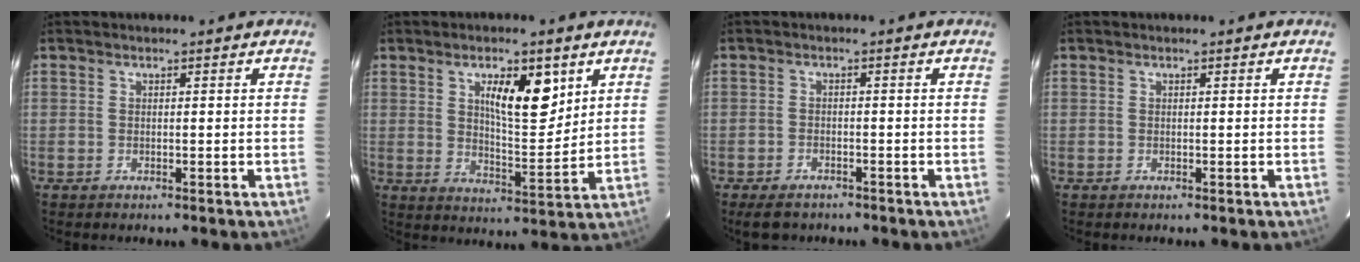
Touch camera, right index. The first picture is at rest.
{"total": 9.3, "force": [4.2, 2.9, 7.8], "torque": [-0.125, -0.002, 0.073]}
{"total": 4.2, "force": [-3.4, 2.1, 1.5], "torque": [-0.027, -0.003, -0.048]}
{"total": 0.0}